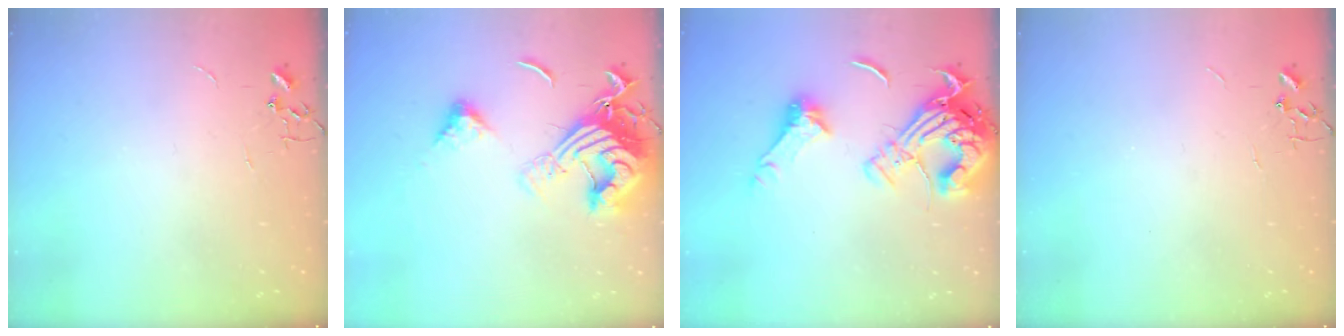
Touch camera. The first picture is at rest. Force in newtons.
{"total": 18.0, "press": 17.9, "slide": 2.1}
{"total": 20.6, "press": 20.5, "slide": 2.2}
{"total": 0.0}